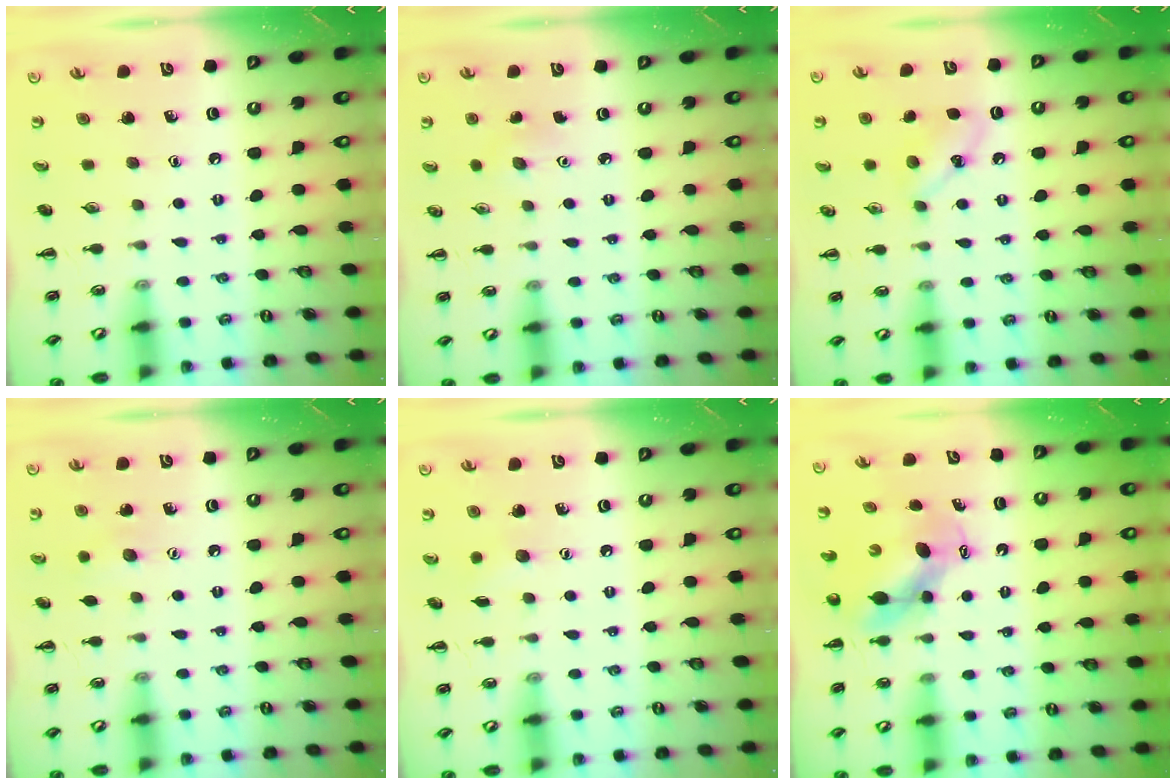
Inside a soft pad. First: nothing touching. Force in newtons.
{"total": 2.8, "press": 2.8, "slide": 0.7}
{"total": 5.6, "press": 5.4, "slide": 1.6}
{"total": 5.4, "press": 5.3, "slide": 0.9}
{"total": 4.7, "press": 4.5, "slide": 1.3}
{"total": 7.0, "press": 6.9, "slide": 1.2}